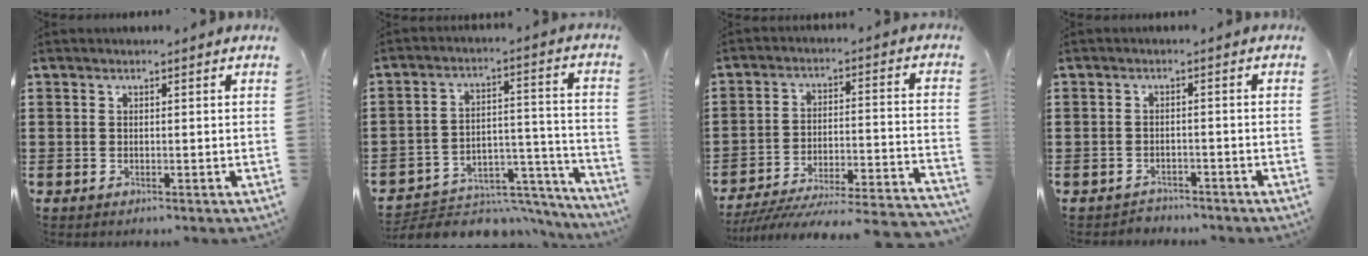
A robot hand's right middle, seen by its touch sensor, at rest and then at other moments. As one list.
[{"total": 5.3, "force": [-4.7, 2.2, 1.2], "torque": [-0.023, 0.014, -0.091]}, {"total": 5.7, "force": [-5.2, 0.1, 2.2], "torque": [-0.040, -0.016, -0.106]}, {"total": 1.9, "force": [-1.8, 0.4, -0.3], "torque": [-0.003, -0.001, -0.042]}]